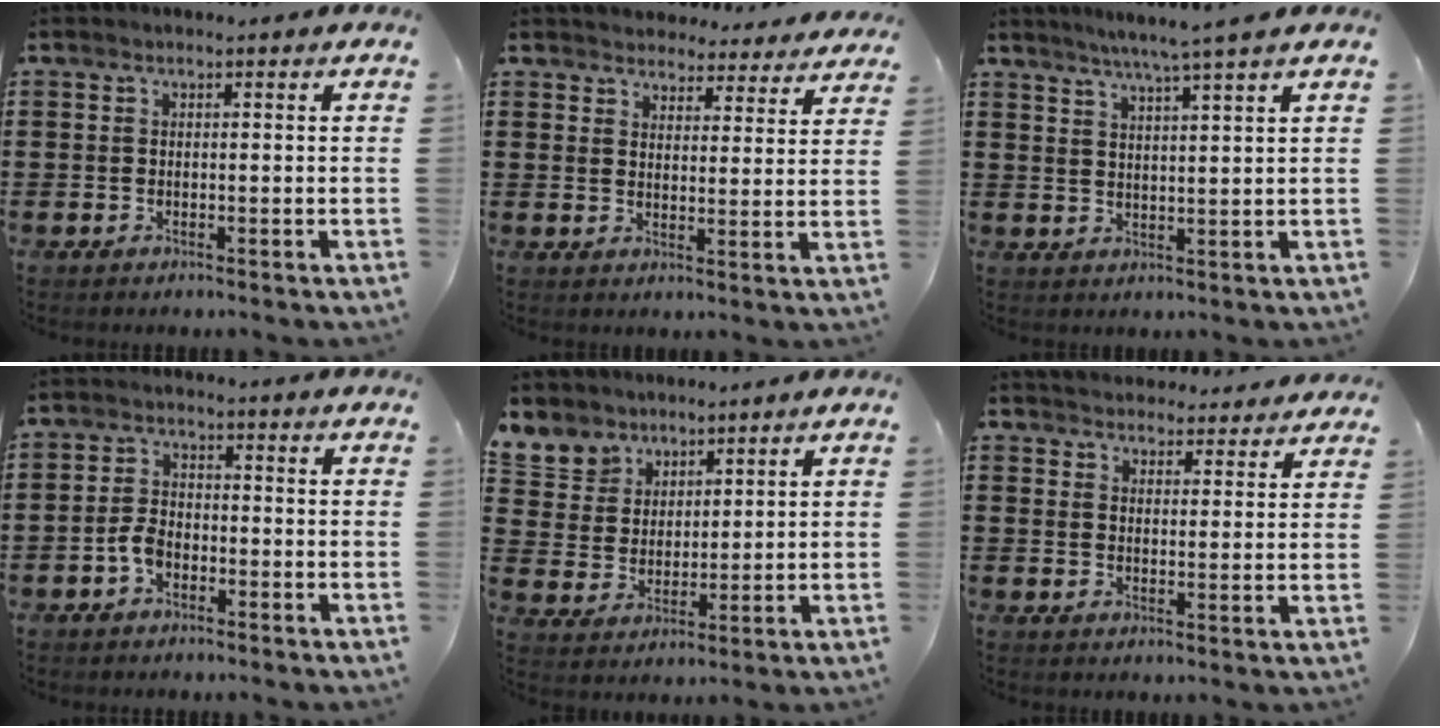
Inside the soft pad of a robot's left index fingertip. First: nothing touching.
{"total": 4.2, "force": [4.1, 0.6, -0.1], "torque": [-0.008, -0.023, 0.072]}
{"total": 4.2, "force": [3.5, -1.1, 2.1], "torque": [-0.049, -0.016, 0.058]}
{"total": 3.4, "force": [-1.5, 2.0, 2.3], "torque": [-0.065, -0.003, -0.034]}
{"total": 6.4, "force": [4.9, 4.0, 0.1], "torque": [-0.041, -0.020, 0.093]}
{"total": 3.5, "force": [3.5, 0.3, -0.2], "torque": [-0.002, -0.021, 0.062]}